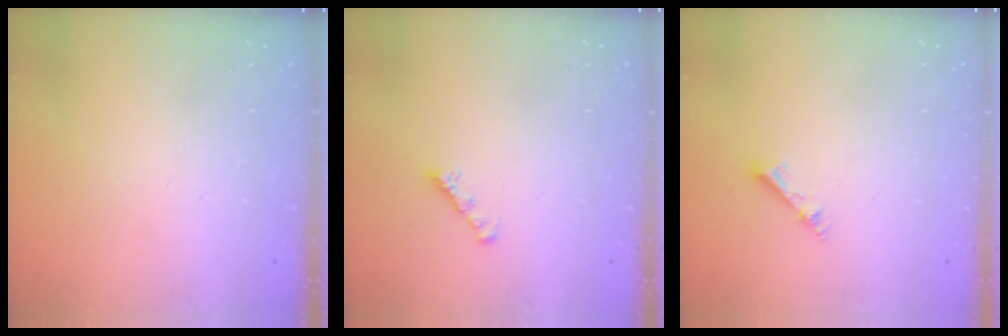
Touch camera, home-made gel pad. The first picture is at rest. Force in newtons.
{"total": 1.6, "press": 1.5, "slide": 0.5}
{"total": 2.6, "press": 2.5, "slide": 0.2}